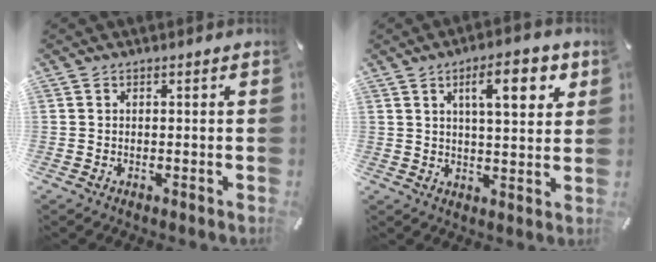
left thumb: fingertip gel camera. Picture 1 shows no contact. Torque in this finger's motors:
{"motor_torque": [0.43, 0.33, 0.41, 0.14, 0.10]}